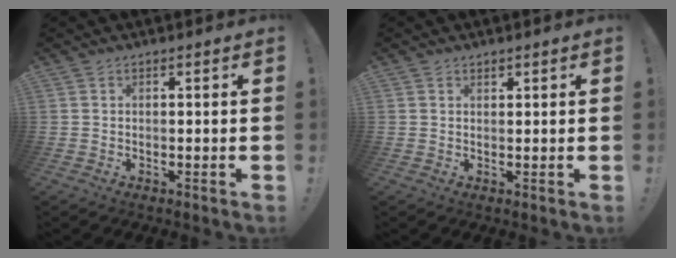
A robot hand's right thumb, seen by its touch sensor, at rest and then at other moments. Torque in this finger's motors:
{"motor_torque": [-0.01, 0.22, 0.29, -0.12, -0.01]}